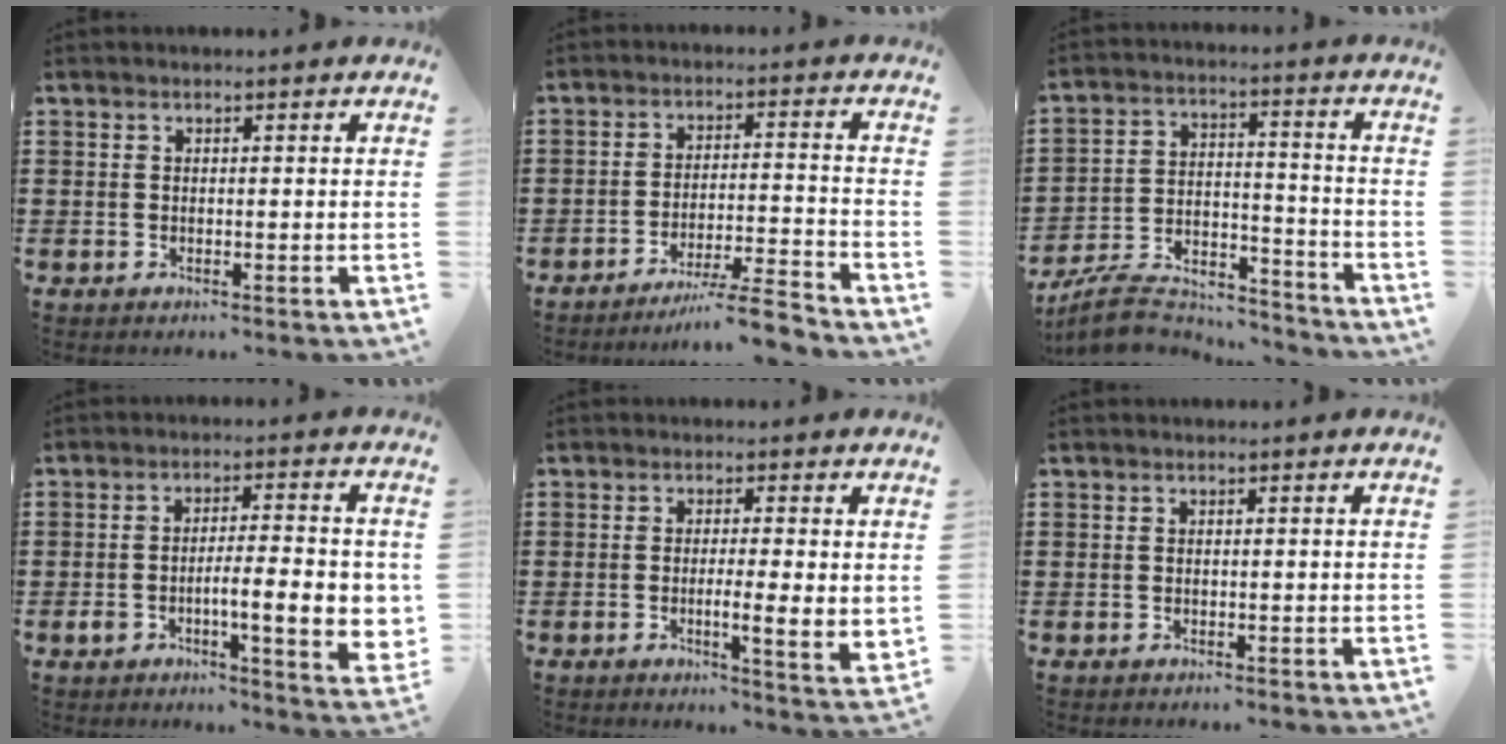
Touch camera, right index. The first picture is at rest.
{"total": 6.2, "force": [-5.6, -0.6, 2.7], "torque": [-0.049, -0.014, -0.108]}
{"total": 9.2, "force": [-8.5, 2.2, 2.8], "torque": [-0.055, 0.022, -0.163]}
{"total": 9.1, "force": [-1.9, 2.6, 8.6], "torque": [-0.130, -0.003, -0.032]}
{"total": 4.2, "force": [-0.2, 0.7, 4.2], "torque": [-0.069, -0.003, -0.007]}
{"total": 0.0}